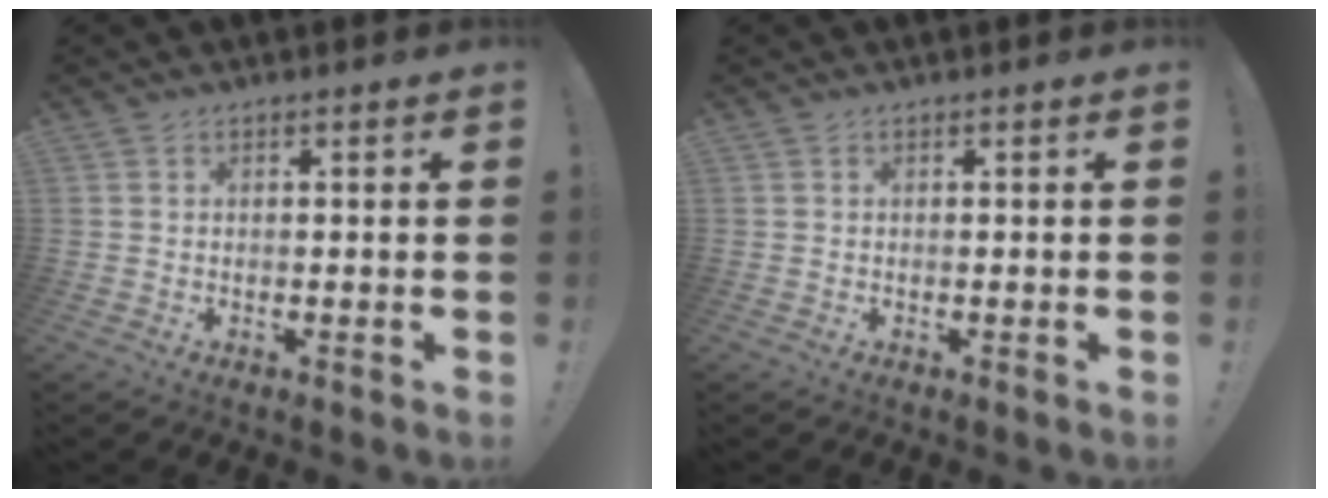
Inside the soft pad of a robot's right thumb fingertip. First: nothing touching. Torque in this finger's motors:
{"motor_torque": [0.00, 0.00, 0.01, 0.00, 0.03]}